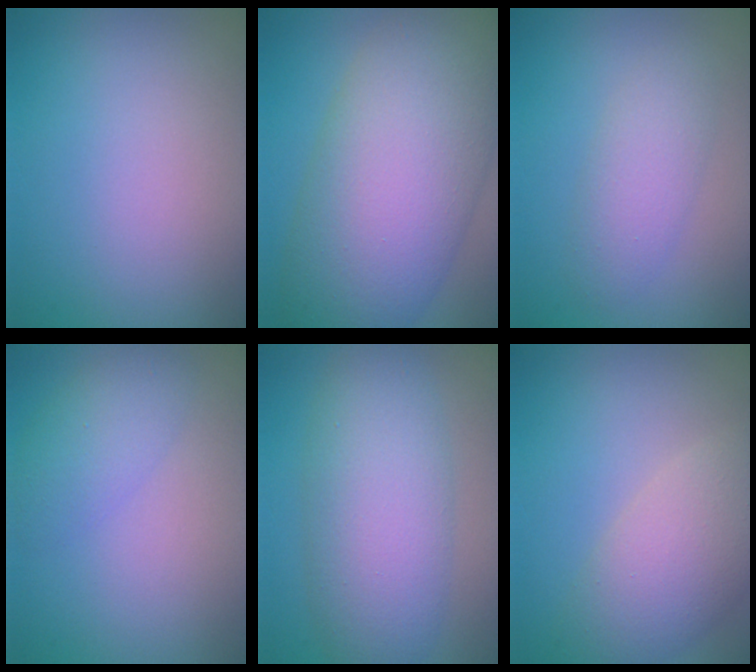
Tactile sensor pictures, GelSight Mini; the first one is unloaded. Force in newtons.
{"total": 13.0, "press": 13.0, "slide": 0.2}
{"total": 2.6, "press": 2.6, "slide": 0.0}
{"total": 2.5, "press": 2.5, "slide": 0.1}
{"total": 7.3, "press": 7.3, "slide": 0.3}
{"total": 5.5, "press": 5.5, "slide": 0.4}